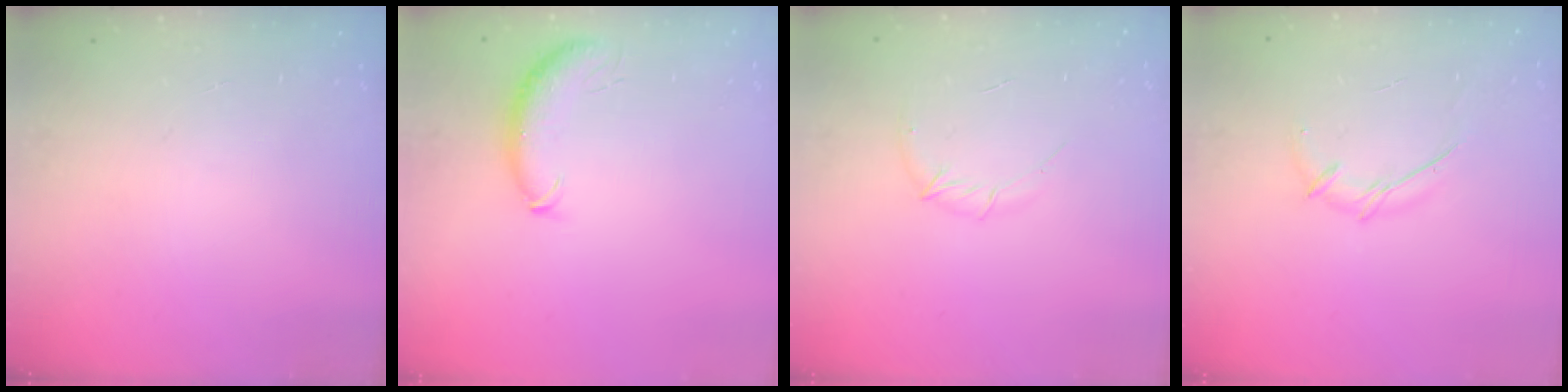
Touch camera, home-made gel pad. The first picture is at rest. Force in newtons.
{"total": 8.7, "press": 8.6, "slide": 1.2}
{"total": 5.7, "press": 5.5, "slide": 1.6}
{"total": 5.9, "press": 5.7, "slide": 1.3}